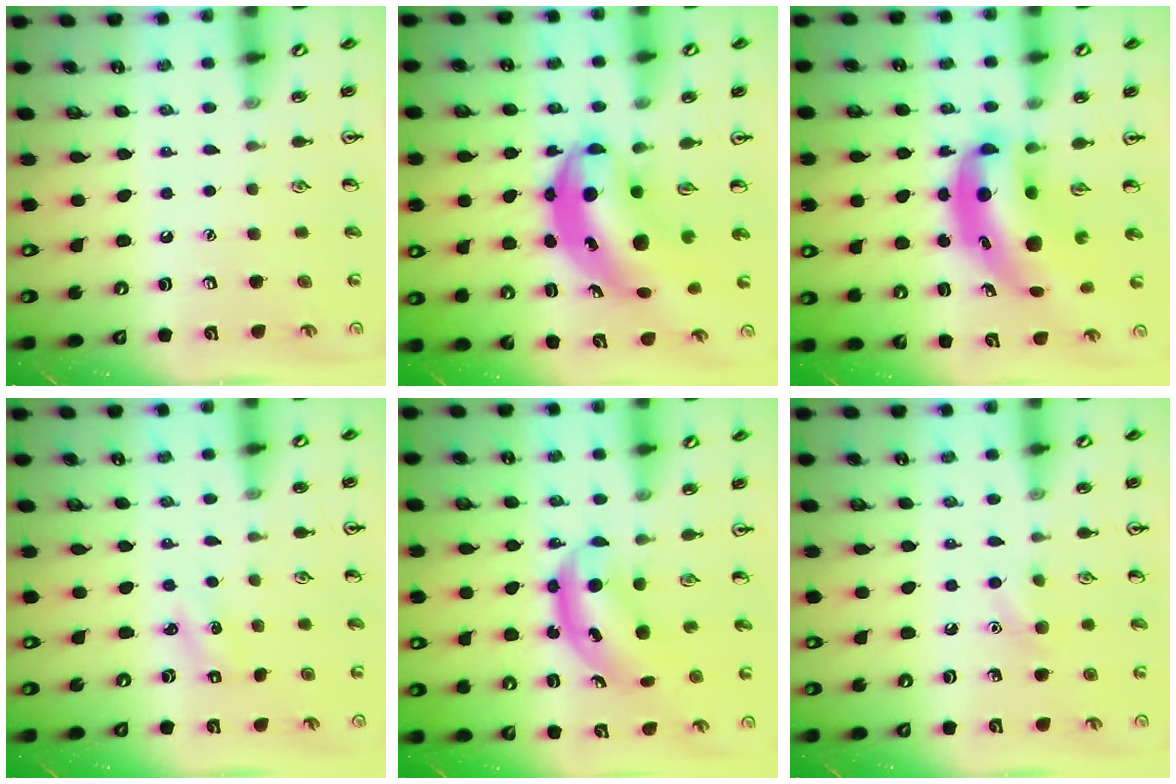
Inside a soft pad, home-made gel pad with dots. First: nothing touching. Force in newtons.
{"total": 8.7, "press": 8.3, "slide": 2.3}
{"total": 10.3, "press": 9.9, "slide": 2.9}
{"total": 1.3, "press": 1.2, "slide": 0.5}
{"total": 4.6, "press": 4.6, "slide": 0.4}
{"total": 6.0, "press": 5.8, "slide": 1.8}